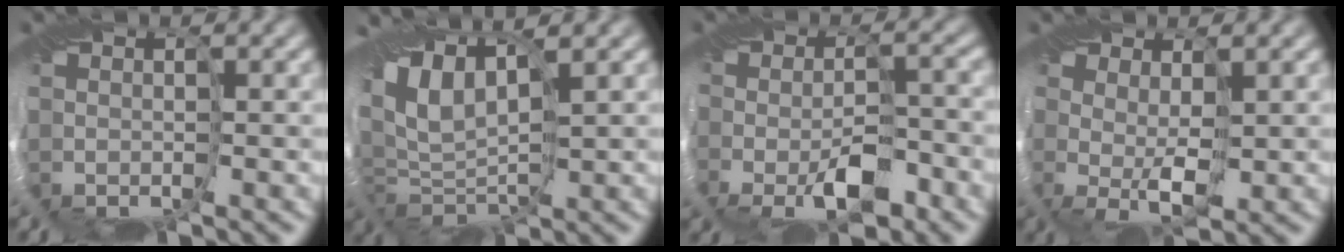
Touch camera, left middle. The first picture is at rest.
{"total": 8.1, "force": [1.8, 4.3, 6.6], "torque": [-0.146, -0.005, 0.035]}
{"total": 2.7, "force": [-1.8, 0.3, 2.0], "torque": [-0.033, -0.003, -0.029]}
{"total": 1.4, "force": [0.9, -0.8, 0.6], "torque": [-0.013, -0.002, 0.019]}